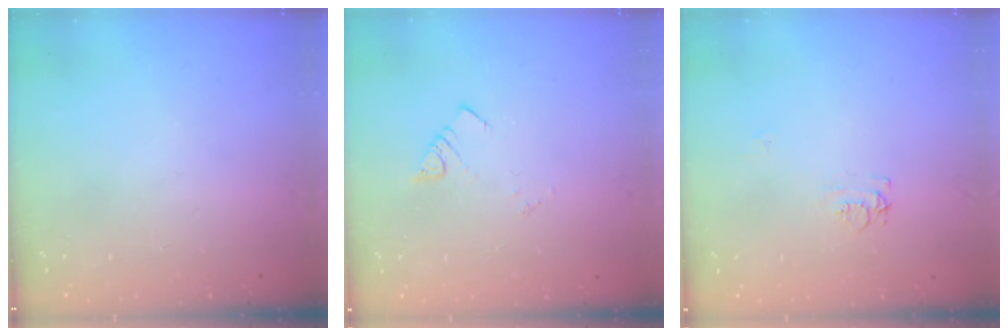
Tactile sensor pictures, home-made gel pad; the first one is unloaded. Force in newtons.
{"total": 1.9, "press": 1.9, "slide": 0.1}
{"total": 6.2, "press": 6.2, "slide": 0.6}